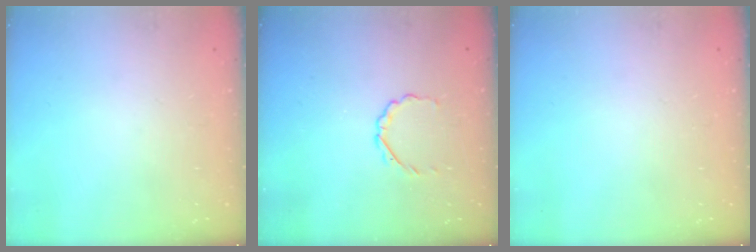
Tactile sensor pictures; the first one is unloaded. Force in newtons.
{"total": 2.7, "press": 2.5, "slide": 0.9}
{"total": 0.0}